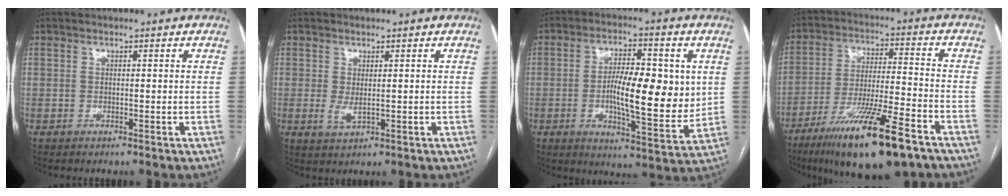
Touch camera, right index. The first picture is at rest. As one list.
[{"total": 2.0, "force": [0.2, 0.7, 1.8], "torque": [-0.037, -0.003, 0.012]}, {"total": 13.0, "force": [0.4, 3.8, 12.5], "torque": [-0.203, -0.001, 0.006]}, {"total": 17.9, "force": [-11.7, 2.1, 13.4], "torque": [-0.223, -0.035, -0.200]}]